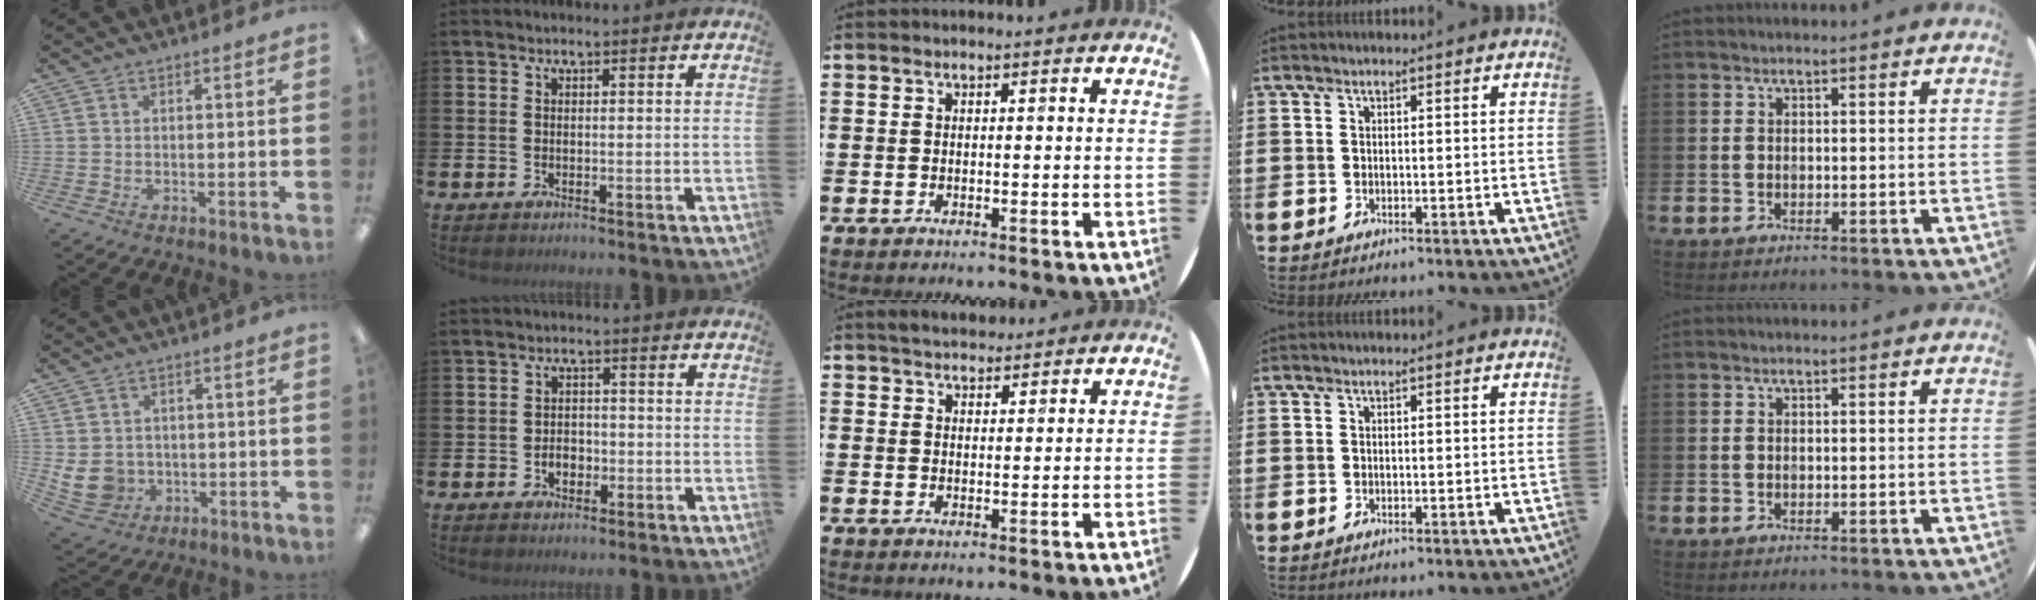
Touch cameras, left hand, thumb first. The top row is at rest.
{"thumb": {"total": 7.5, "force": [-0.4, 6.9, 2.9], "torque": [-0.079, 0.001, -0.005]}, "index": {"total": 2.5, "force": [-0.9, 1.9, 1.4], "torque": [-0.016, -0.002, -0.023]}, "middle": {"total": 2.9, "force": [2.8, 0.7, 0.2], "torque": [-0.002, -0.005, 0.051]}}